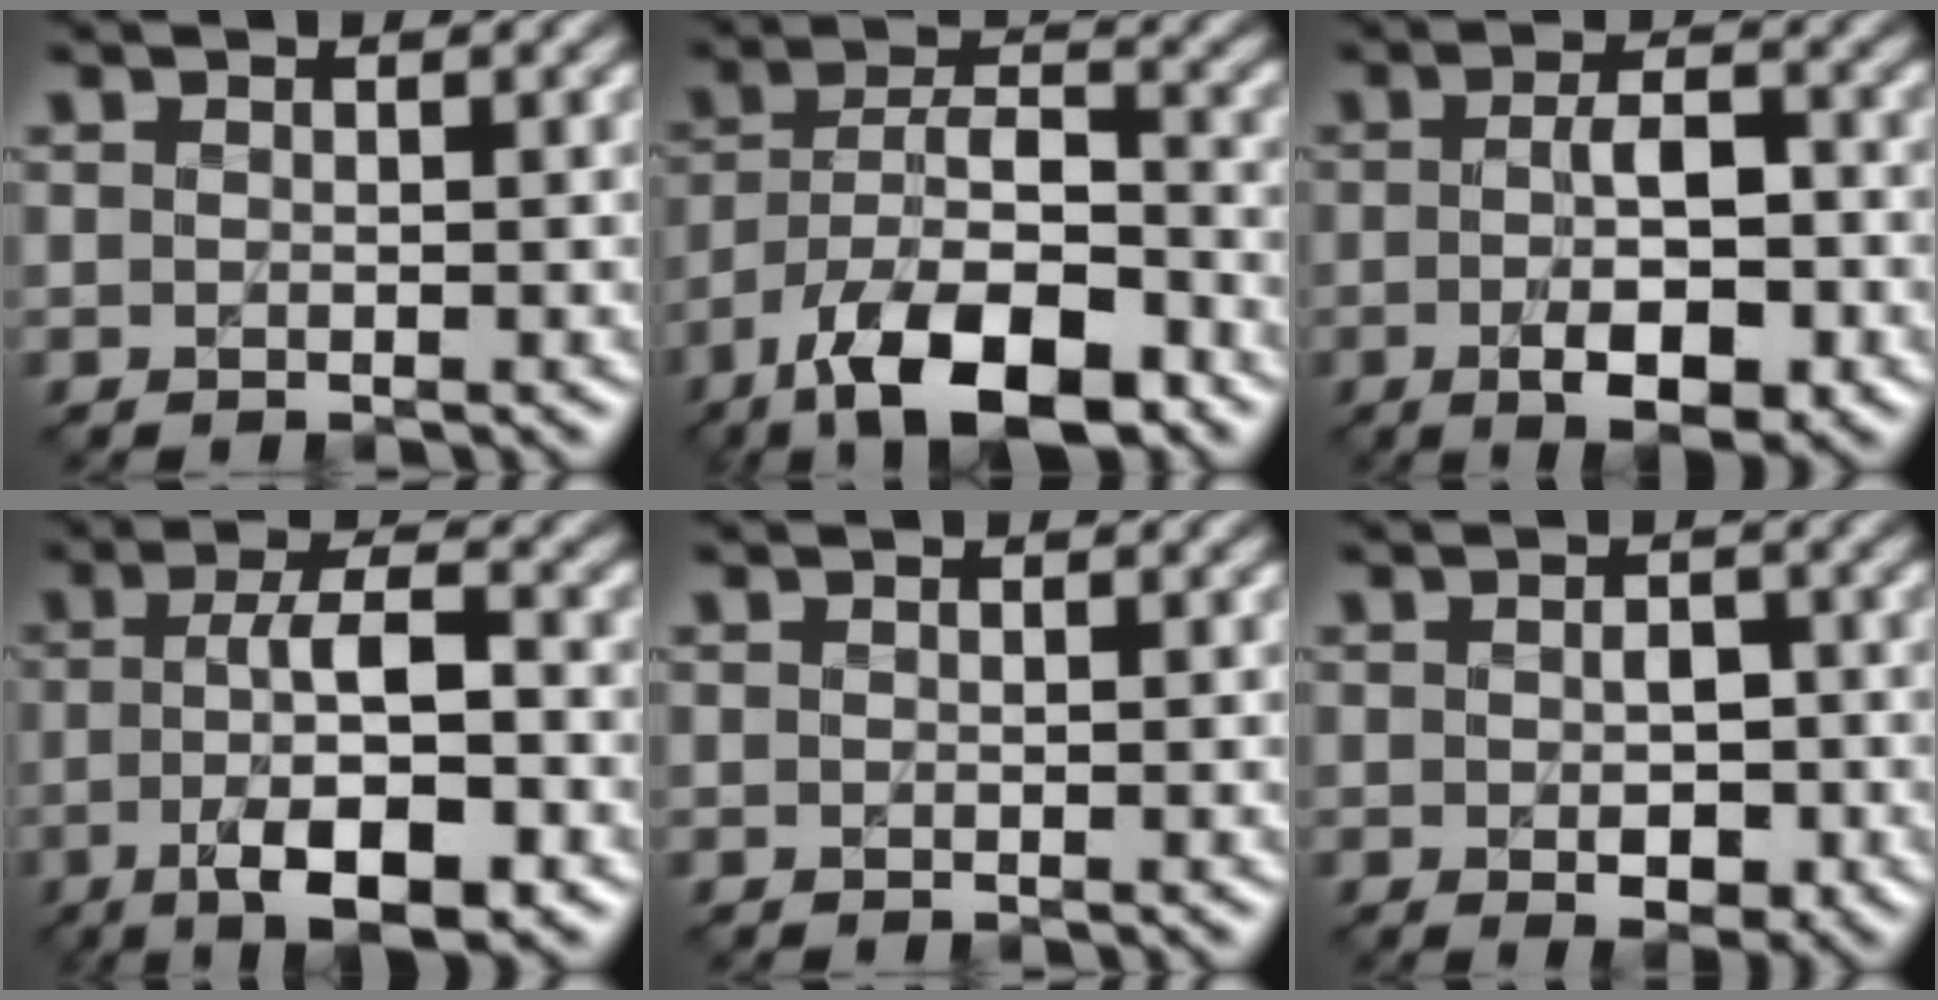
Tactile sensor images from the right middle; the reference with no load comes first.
{"total": 11.6, "force": [-7.2, 4.7, 7.8], "torque": [-0.138, 0.005, -0.134]}
{"total": 5.9, "force": [-1.7, 2.0, 5.3], "torque": [-0.084, -0.001, -0.026]}
{"total": 8.5, "force": [-2.8, 2.5, 7.6], "torque": [-0.129, 0.005, -0.047]}
{"total": 0.0}
{"total": 3.1, "force": [-0.6, 1.8, 2.5], "torque": [-0.033, -0.001, -0.008]}